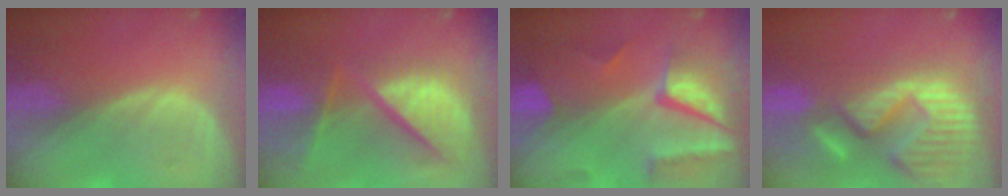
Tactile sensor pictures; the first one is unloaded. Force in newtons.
{"total": 12.1, "press": 9.9, "slide": 7.0}
{"total": 9.6, "press": 8.3, "slide": 4.9}
{"total": 15.4, "press": 12.7, "slide": 8.6}